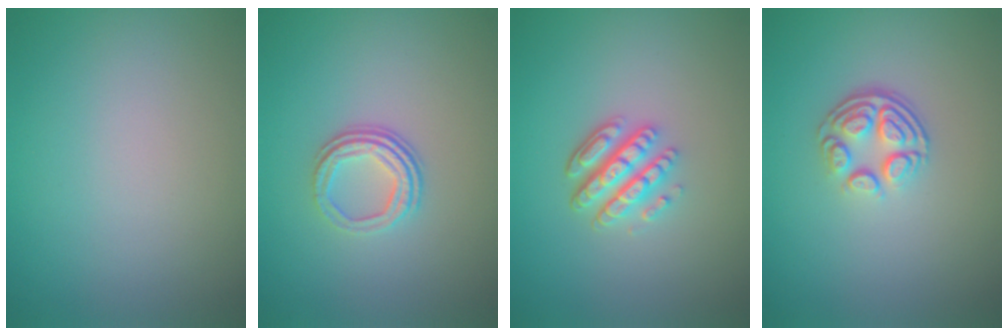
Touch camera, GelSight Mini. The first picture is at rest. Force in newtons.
{"total": 3.1, "press": 2.3, "slide": 2.1}
{"total": 4.1, "press": 3.2, "slide": 2.5}
{"total": 3.8, "press": 2.7, "slide": 2.8}